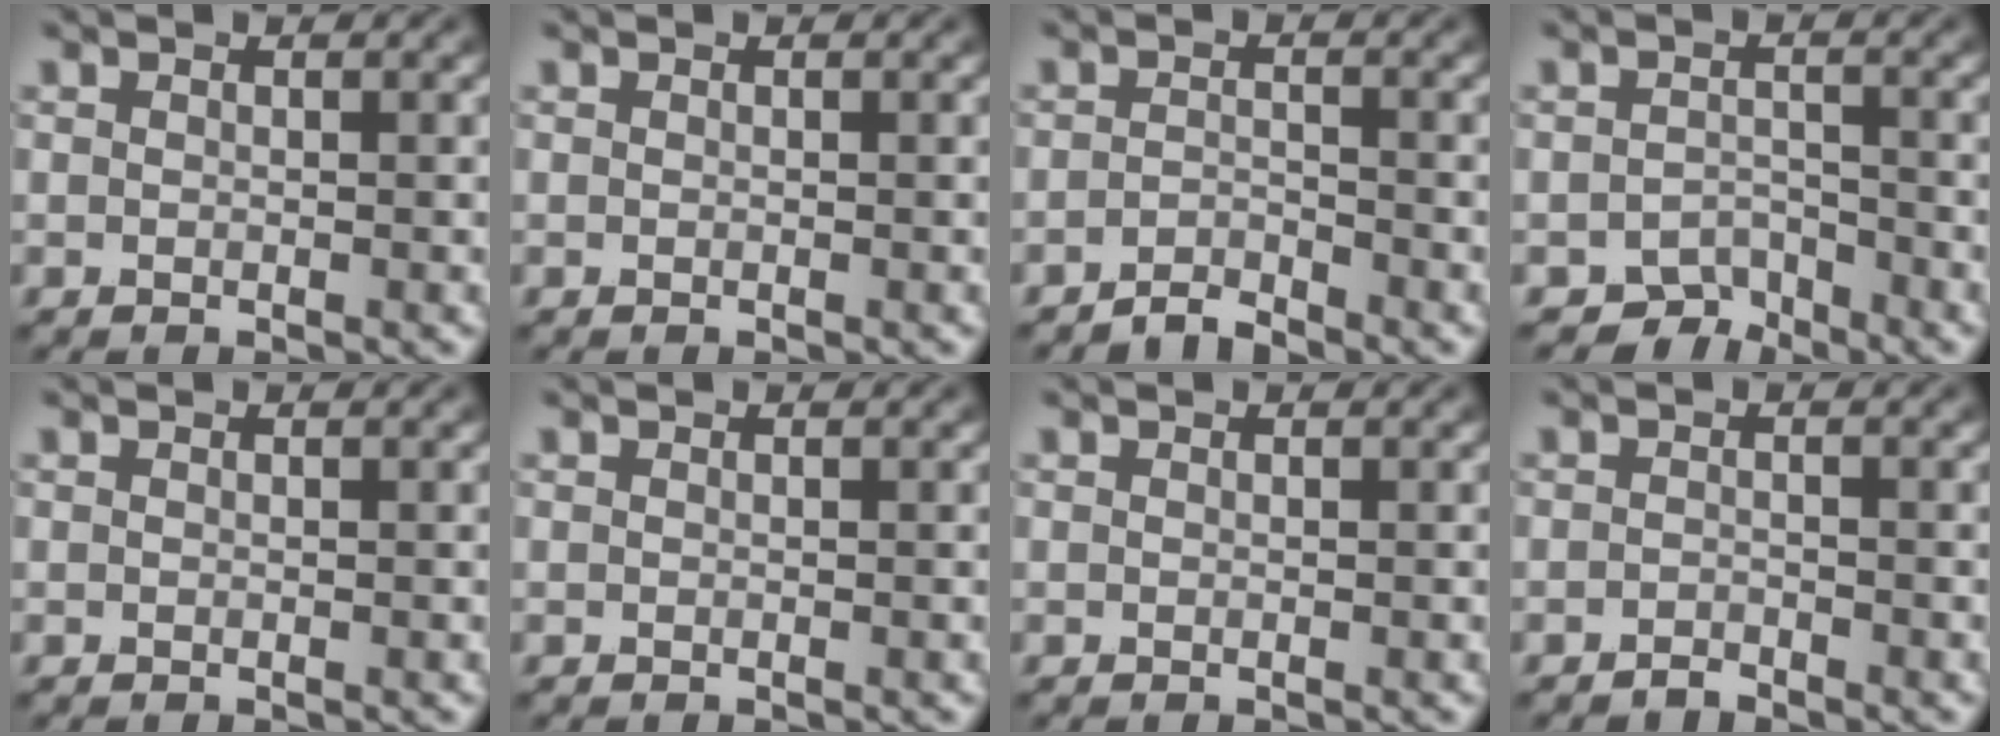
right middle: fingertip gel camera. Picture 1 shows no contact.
{"total": 0.0}
{"total": 1.7, "force": [-1.7, 0.2, 0.4], "torque": [-0.004, 0.004, -0.037]}
{"total": 2.5, "force": [-2.2, 1.1, 0.2], "torque": [0.005, 0.005, -0.041]}
{"total": 0.0}
{"total": 0.0}
{"total": 0.0}
{"total": 0.9, "force": [-0.8, 0.2, 0.1], "torque": [-0.001, 0.002, -0.017]}